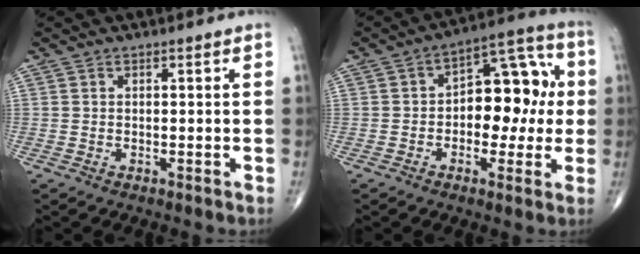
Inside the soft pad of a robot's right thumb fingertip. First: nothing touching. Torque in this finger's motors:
{"motor_torque": [0.14, 0.12, 0.43, -0.48, 0.04]}